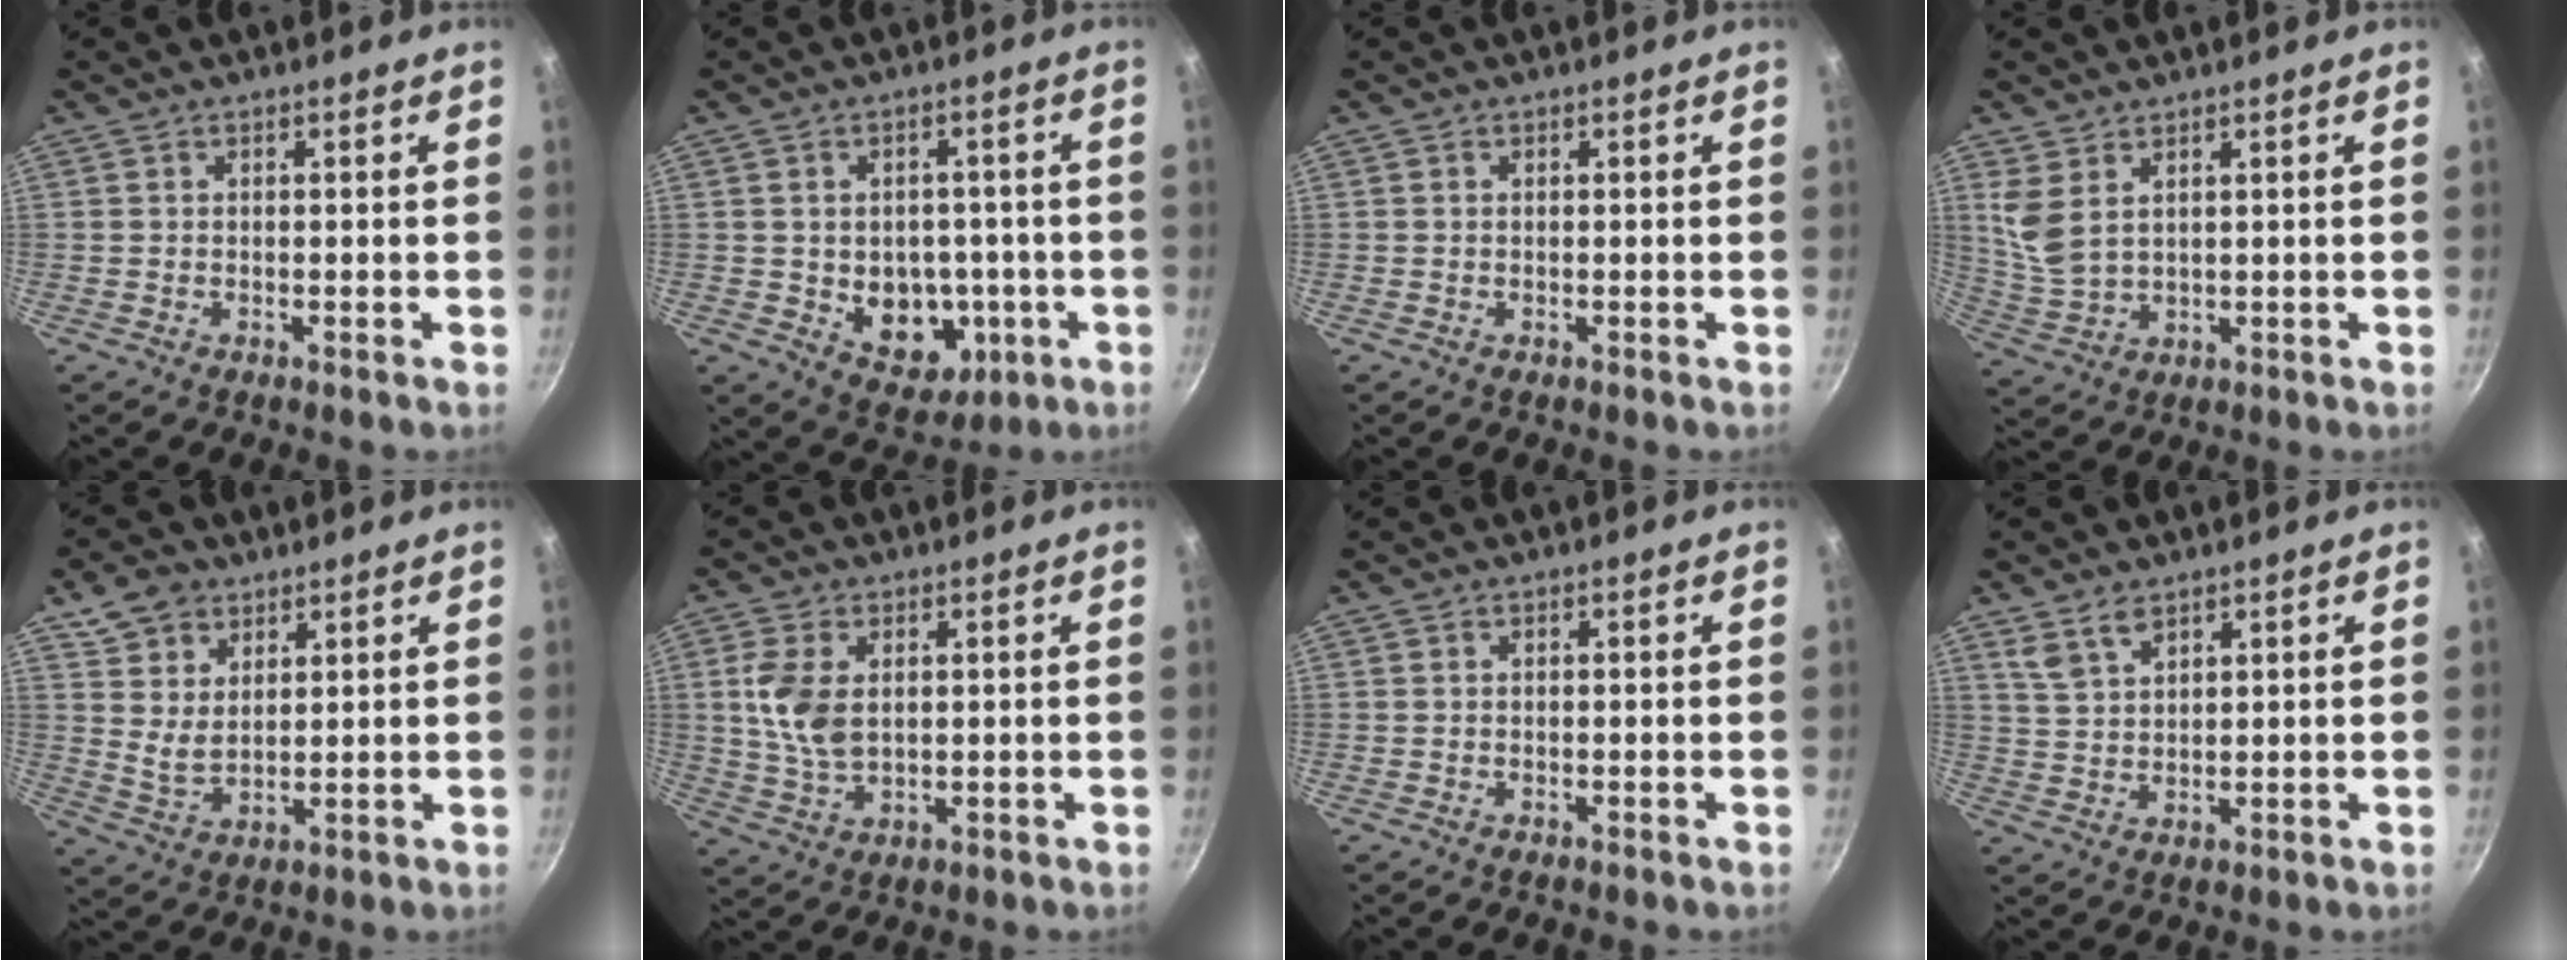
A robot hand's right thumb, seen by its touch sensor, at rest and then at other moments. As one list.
[{"total": 11.4, "force": [-2.0, 8.7, 7.1], "torque": [-0.061, 0.002, -0.010]}, {"total": 0.0}, {"total": 6.2, "force": [3.0, 3.6, 4.1], "torque": [-0.080, -0.022, 0.070]}, {"total": 8.4, "force": [4.7, 5.7, 3.8], "torque": [-0.048, -0.024, 0.090]}, {"total": 8.7, "force": [1.6, 5.5, 6.6], "torque": [-0.131, -0.011, 0.033]}, {"total": 0.0}, {"total": 5.1, "force": [3.4, 2.6, 2.8], "torque": [-0.045, -0.015, 0.071]}]